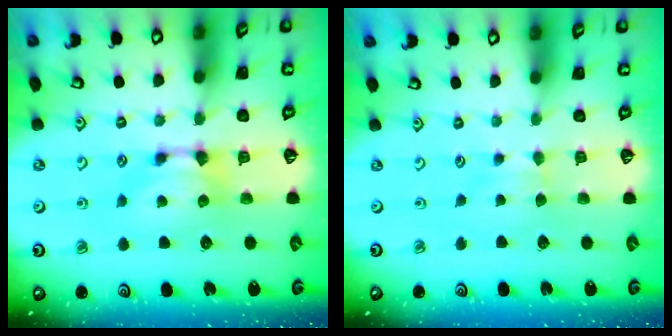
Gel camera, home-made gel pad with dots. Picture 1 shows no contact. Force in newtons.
{"total": 1.5, "press": 1.5, "slide": 0.3}